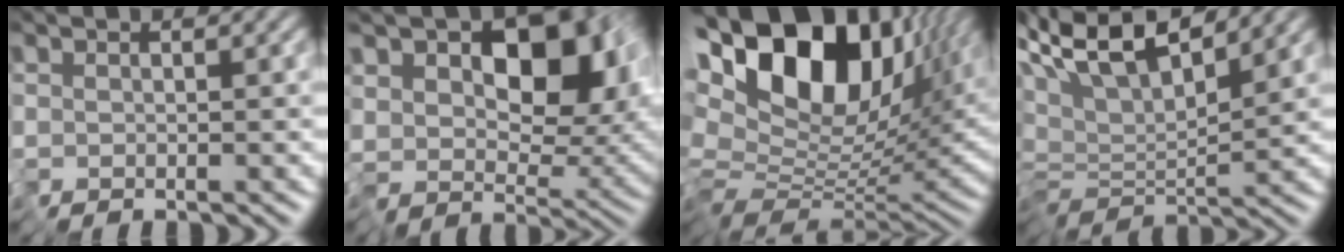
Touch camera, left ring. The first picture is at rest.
{"total": 11.3, "force": [3.8, 6.9, 8.2], "torque": [-0.107, 0.001, 0.059]}
{"total": 17.4, "force": [8.0, 9.7, 12.1], "torque": [-0.254, 0.039, 0.139]}
{"total": 8.0, "force": [4.9, 1.7, 6.1], "torque": [-0.127, 0.018, 0.083]}